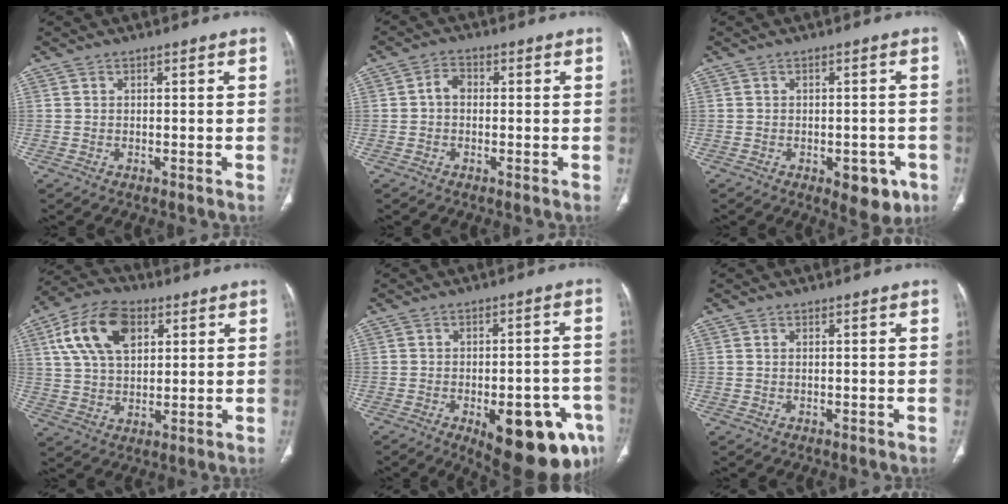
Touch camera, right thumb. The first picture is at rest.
{"total": 2.8, "force": [-0.2, 2.1, 1.9], "torque": [-0.026, 0.011, -0.010]}
{"total": 6.5, "force": [-2.9, 3.4, 4.7], "torque": [-0.034, 0.008, -0.029]}
{"total": 14.3, "force": [5.2, 8.7, 10.1], "torque": [-0.178, 0.001, 0.096]}
{"total": 18.9, "force": [-8.1, 7.7, 15.2], "torque": [-0.137, 0.023, -0.091]}
{"total": 0.0}